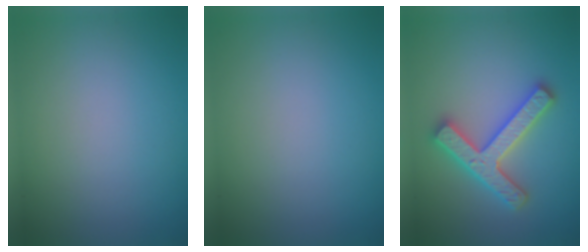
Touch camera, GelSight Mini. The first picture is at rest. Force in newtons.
{"total": 0.0}
{"total": 4.7, "press": 4.6, "slide": 0.9}